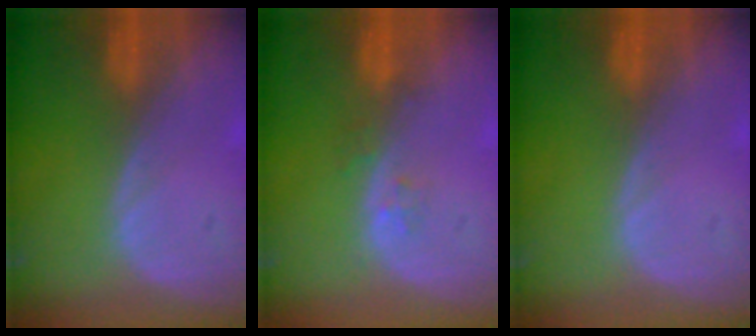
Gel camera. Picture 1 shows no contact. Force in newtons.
{"total": 1.6, "press": 1.6, "slide": 0.1}
{"total": 0.0}